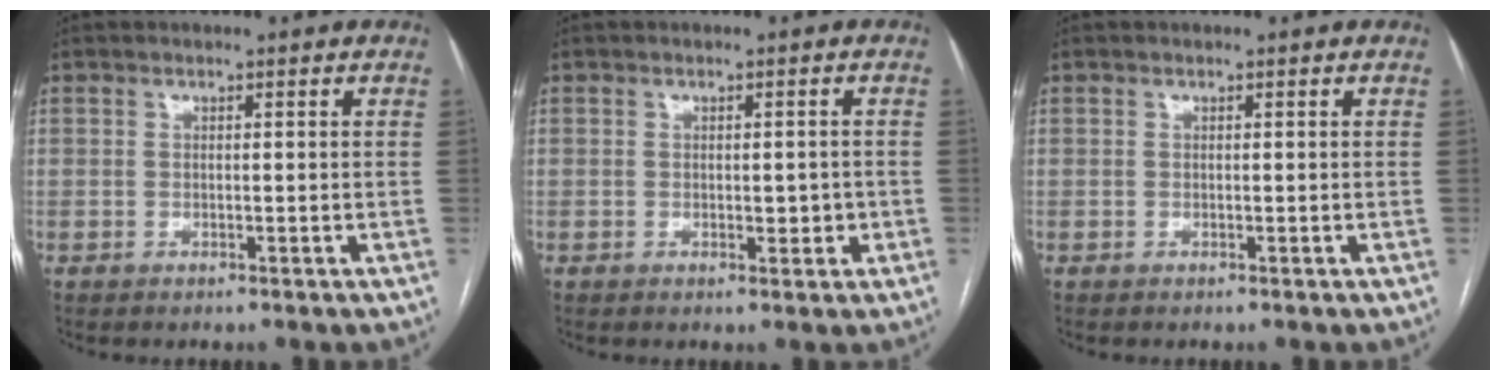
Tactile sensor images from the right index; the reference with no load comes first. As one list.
[{"total": 2.3, "force": [-0.4, 1.1, 2.0], "torque": [-0.030, 0.001, 0.003]}, {"total": 0.0}]